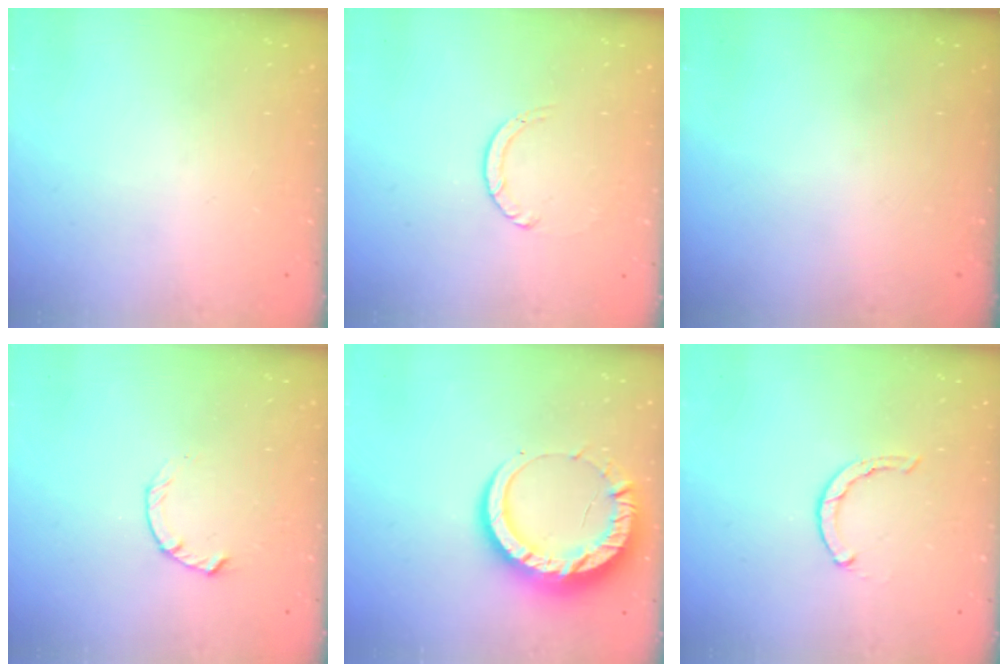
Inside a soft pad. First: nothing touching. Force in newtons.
{"total": 1.1, "press": 1.1, "slide": 0.1}
{"total": 0.0}
{"total": 1.8, "press": 1.8, "slide": 0.3}
{"total": 14.4, "press": 14.4, "slide": 1.3}
{"total": 0.7, "press": 0.6, "slide": 0.2}